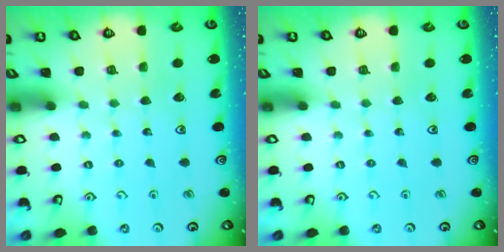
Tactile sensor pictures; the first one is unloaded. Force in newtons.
{"total": 0.0}